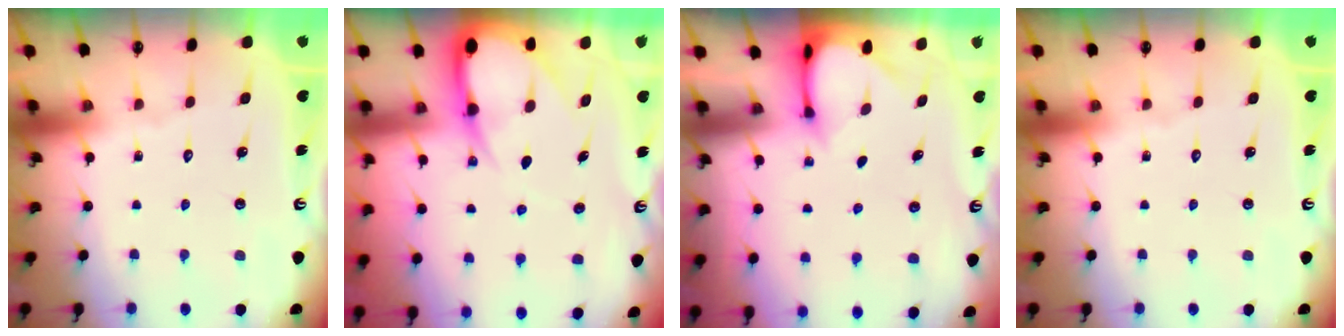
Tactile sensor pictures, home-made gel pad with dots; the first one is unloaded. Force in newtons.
{"total": 9.1, "press": 9.1, "slide": 0.9}
{"total": 3.2, "press": 3.2, "slide": 0.3}
{"total": 0.0}